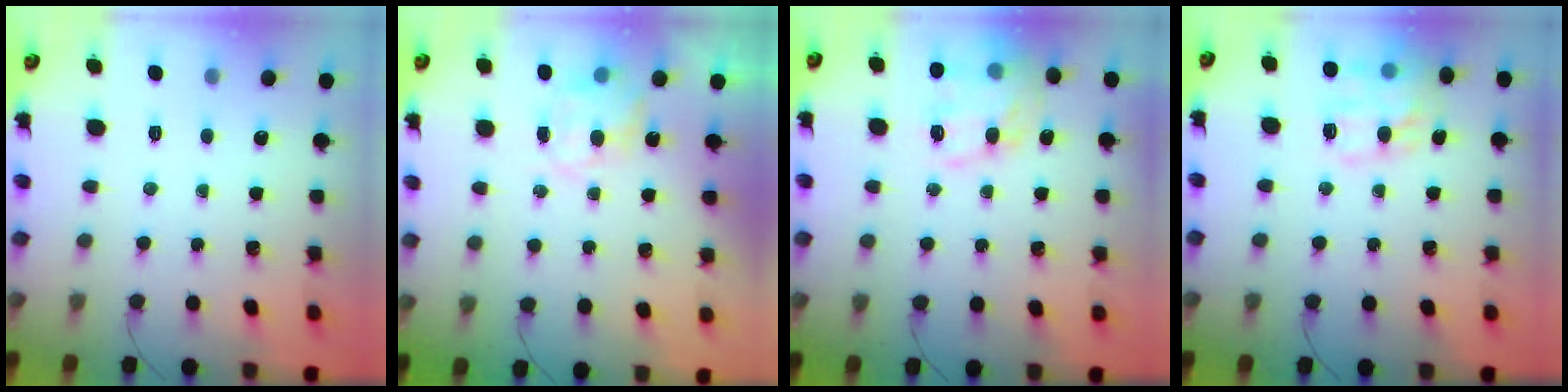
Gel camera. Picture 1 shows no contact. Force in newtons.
{"total": 7.6, "press": 7.6, "slide": 0.1}
{"total": 15.1, "press": 14.9, "slide": 2.5}
{"total": 15.5, "press": 15.5, "slide": 0.9}